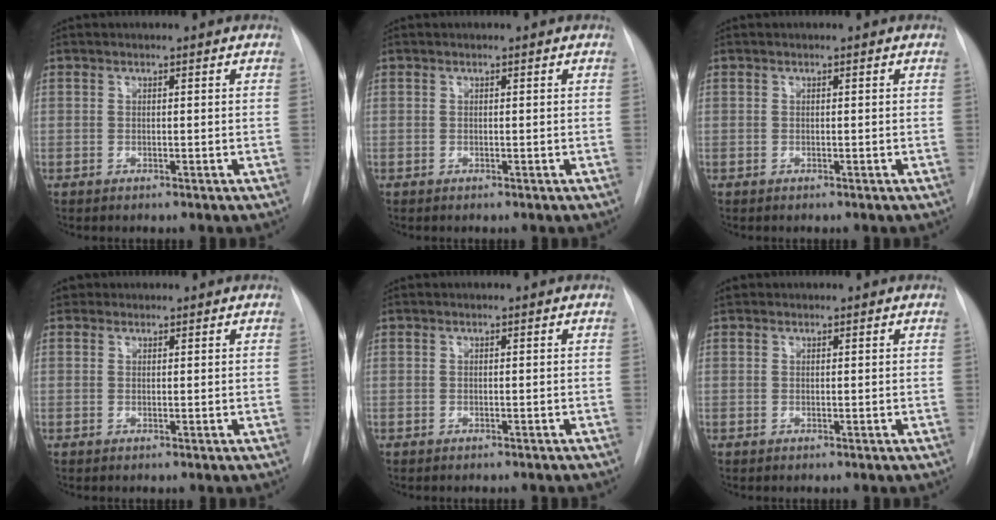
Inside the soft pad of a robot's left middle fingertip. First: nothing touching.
{"total": 0.0}
{"total": 0.0}
{"total": 1.2, "force": [0.8, 0.9, 0.0], "torque": [0.005, 0.010, 0.009]}
{"total": 1.5, "force": [-1.4, 0.1, 0.5], "torque": [-0.009, -0.001, -0.017]}
{"total": 0.9, "force": [0.6, 0.6, 0.1], "torque": [-0.002, 0.015, 0.008]}